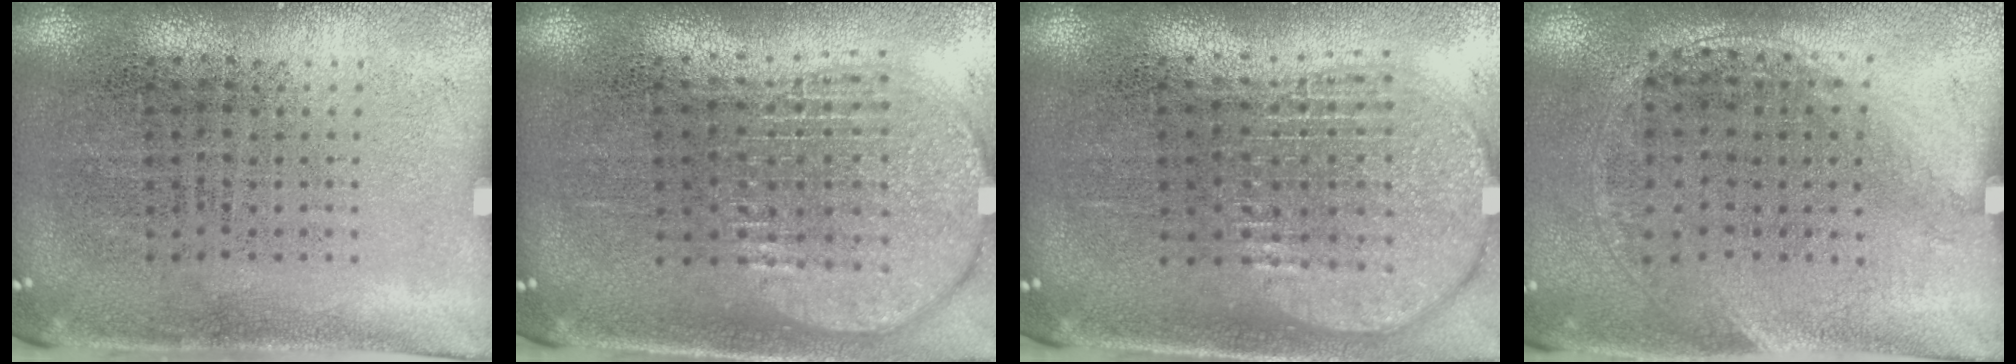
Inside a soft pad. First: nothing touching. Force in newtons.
{"total": 1.9, "press": 1.6, "slide": 1.0}
{"total": 1.9, "press": 1.6, "slide": 1.0}
{"total": 1.4, "press": 0.9, "slide": 1.0}